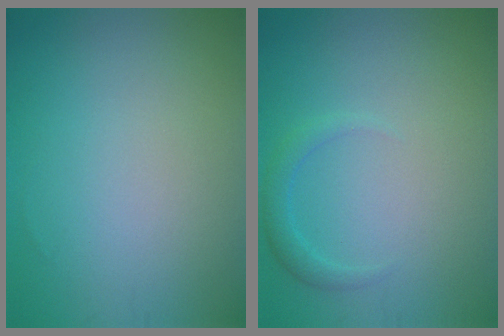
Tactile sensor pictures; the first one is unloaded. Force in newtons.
{"total": 1.4, "press": 1.4, "slide": 0.1}